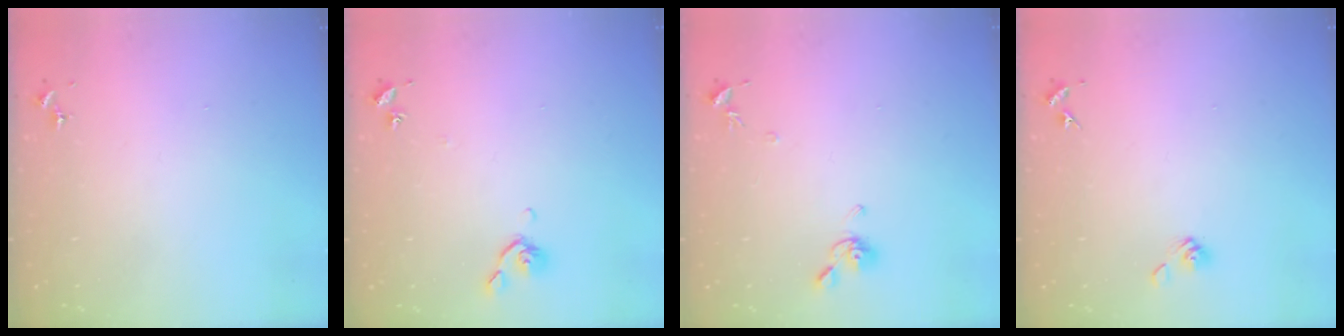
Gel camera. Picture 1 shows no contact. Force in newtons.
{"total": 5.6, "press": 5.6, "slide": 0.9}
{"total": 8.6, "press": 8.5, "slide": 1.1}
{"total": 5.8, "press": 5.3, "slide": 2.3}